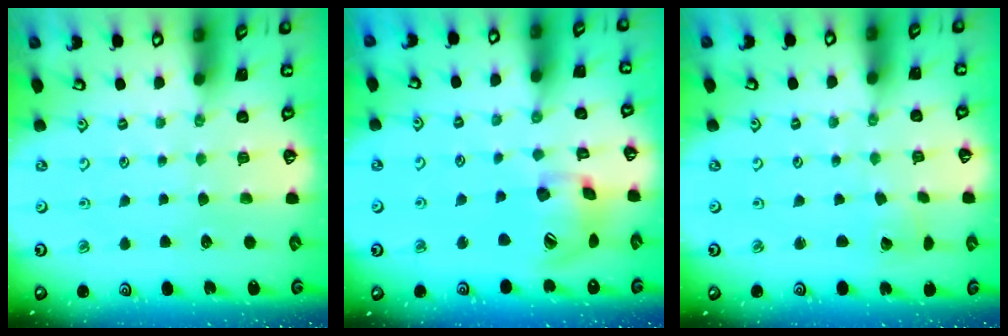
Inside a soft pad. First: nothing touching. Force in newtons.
{"total": 16.0, "press": 15.9, "slide": 2.3}
{"total": 2.2, "press": 2.2, "slide": 0.1}